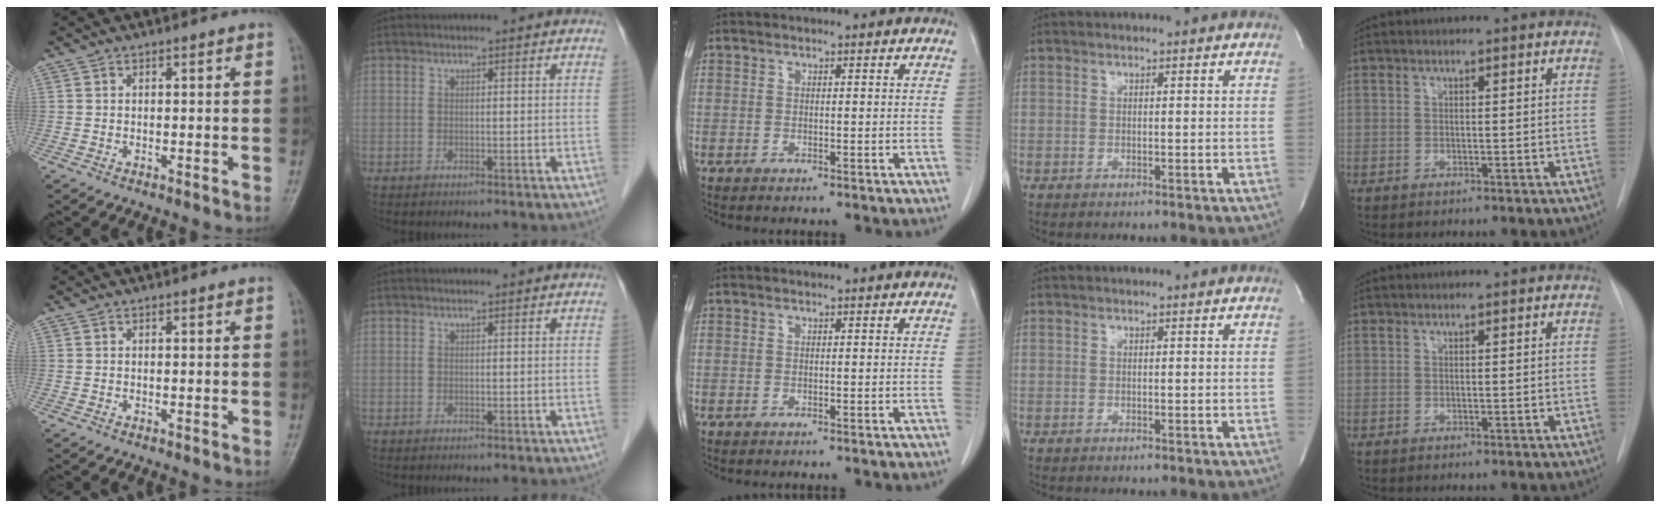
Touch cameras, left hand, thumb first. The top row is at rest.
{}